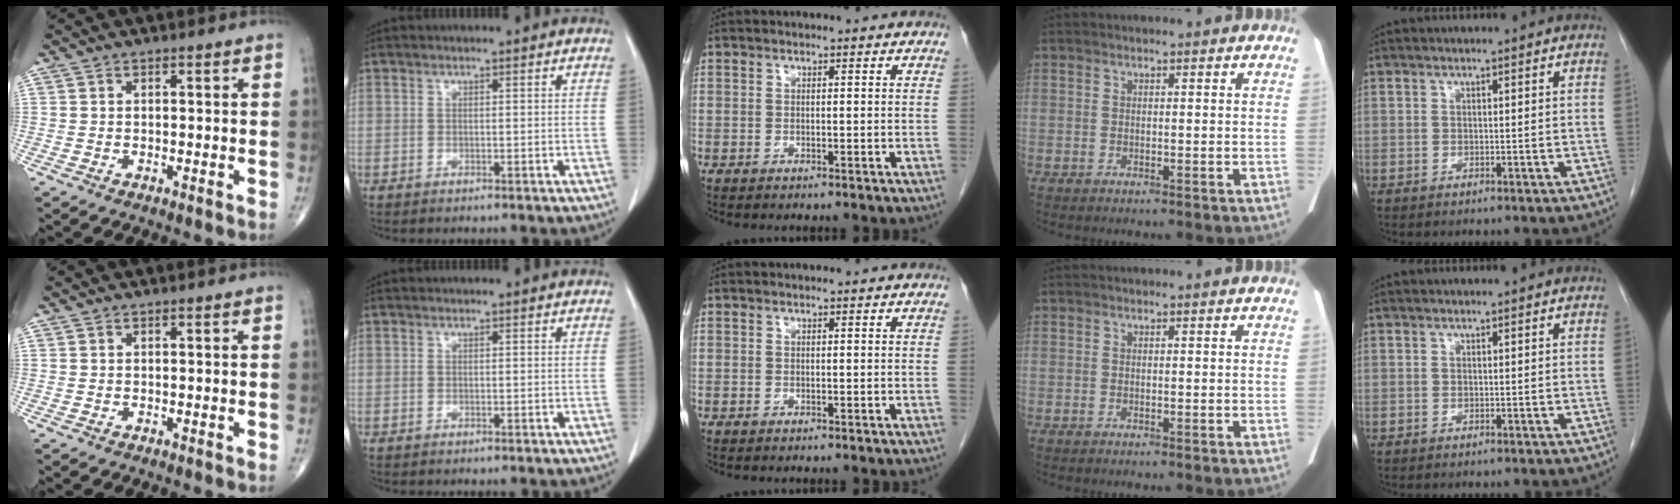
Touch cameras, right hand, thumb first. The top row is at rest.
{}